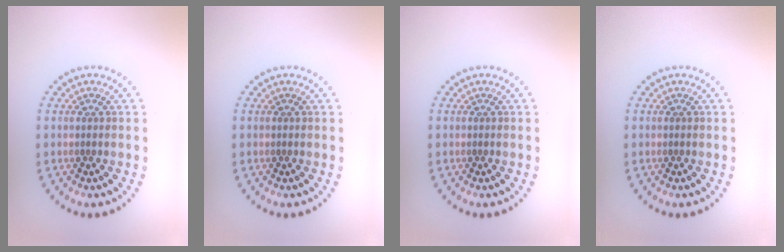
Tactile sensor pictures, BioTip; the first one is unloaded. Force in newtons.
{"total": 0.0}
{"total": 0.0}
{"total": 0.0}